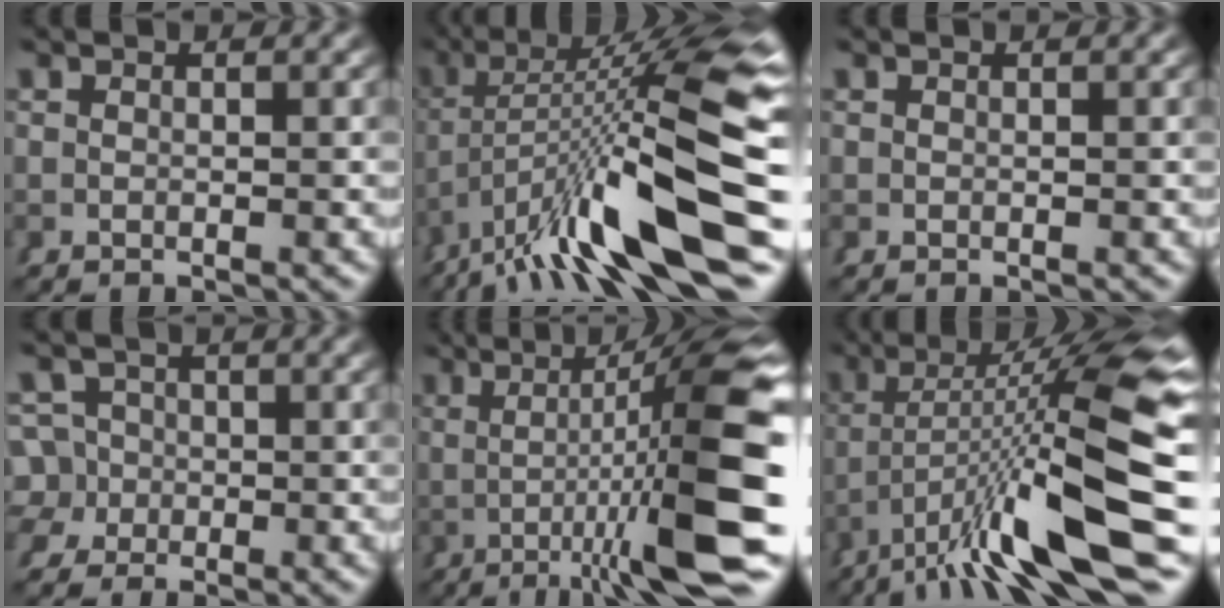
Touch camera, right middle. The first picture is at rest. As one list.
[{"total": 13.7, "force": [-0.4, 4.5, 13.0], "torque": [-0.196, 0.001, 0.005]}, {"total": 0.0}, {"total": 4.9, "force": [-0.6, 4.7, 1.4], "torque": [-0.022, -0.020, -0.008]}, {"total": 14.2, "force": [0.2, 1.9, 14.1], "torque": [-0.170, 0.019, 0.005]}, {"total": 12.5, "force": [-0.2, 2.9, 12.2], "torque": [-0.173, 0.006, 0.004]}]